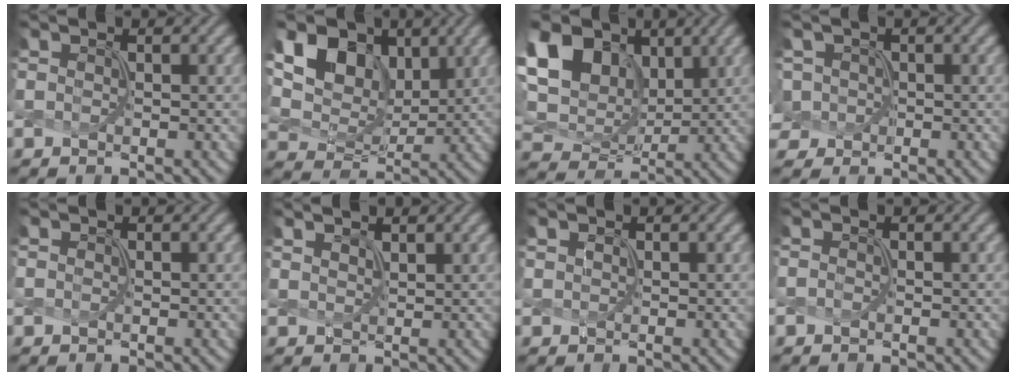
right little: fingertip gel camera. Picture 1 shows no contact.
{"total": 10.2, "force": [4.3, 7.3, 5.7], "torque": [-0.136, 0.024, 0.070]}
{"total": 12.8, "force": [5.2, 8.9, 7.7], "torque": [-0.183, 0.037, 0.084]}
{"total": 2.0, "force": [-0.2, 2.0, 0.4], "torque": [-0.018, 0.005, -0.001]}
{"total": 0.0}
{"total": 1.5, "force": [1.4, 0.4, 0.5], "torque": [-0.003, 0.006, 0.018]}
{"total": 0.0}
{"total": 0.5, "force": [-0.5, 0.0, 0.2], "torque": [-0.005, 0.001, -0.008]}